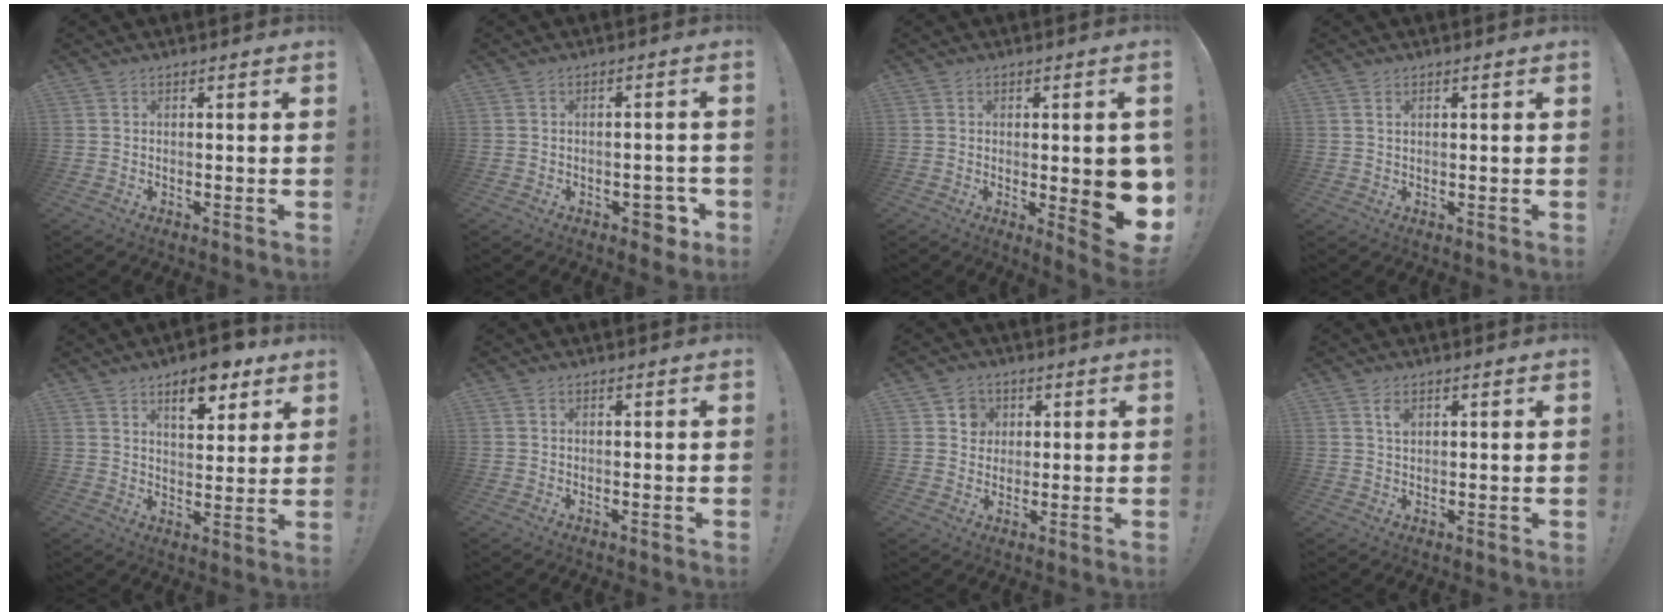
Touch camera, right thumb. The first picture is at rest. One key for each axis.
{"total": 5.6, "fx": -2.6, "fy": 3.4, "fz": 3.6, "tx": -0.032, "ty": 0.017, "tz": -0.040}
{"total": 11.4, "fx": -1.0, "fy": 3.1, "fz": 10.9, "tx": -0.122, "ty": -0.012, "tz": -0.005}
{"total": 0.9, "fx": 0.6, "fy": 0.4, "fz": 0.4, "tx": 0.000, "ty": -0.003, "tz": 0.011}
{"total": 9.9, "fx": 6.2, "fy": 4.4, "fz": 6.4, "tx": -0.075, "ty": -0.033, "tz": 0.104}
{"total": 0.0}
{"total": 5.4, "fx": 1.7, "fy": 5.0, "fz": 1.2, "tx": -0.007, "ty": -0.008, "tz": 0.031}
{"total": 2.7, "fx": 1.5, "fy": 1.3, "fz": 1.8, "tx": -0.027, "ty": -0.004, "tz": 0.024}